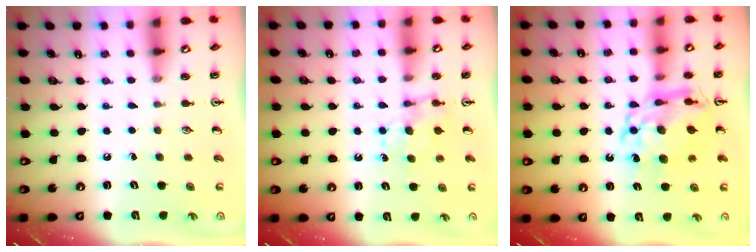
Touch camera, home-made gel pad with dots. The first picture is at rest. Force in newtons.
{"total": 6.5, "press": 6.5, "slide": 0.3}
{"total": 13.5, "press": 13.4, "slide": 1.4}